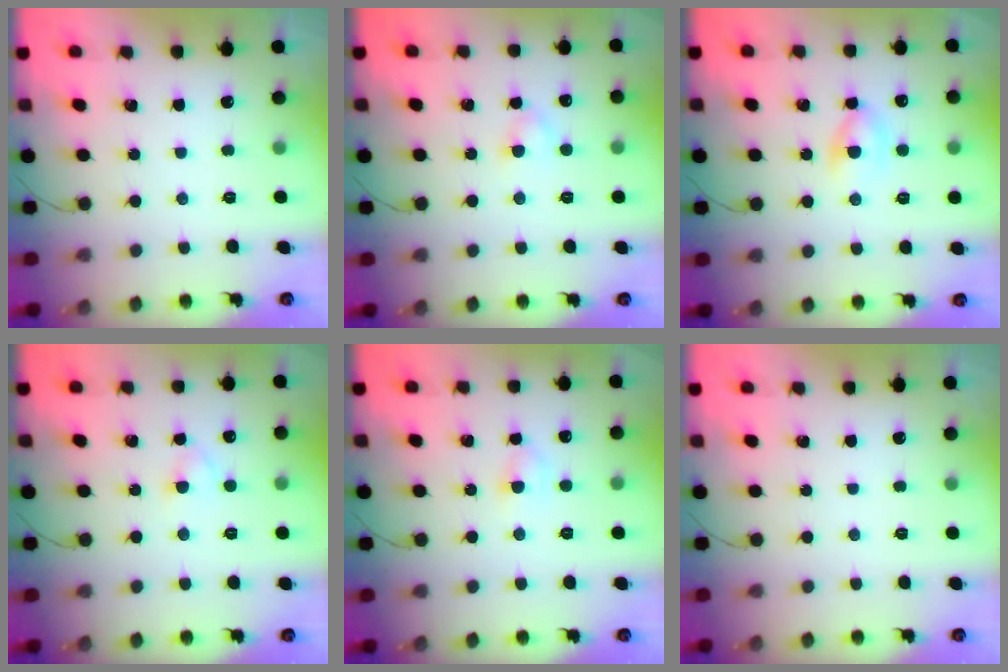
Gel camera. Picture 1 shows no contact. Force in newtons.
{"total": 3.3, "press": 3.0, "slide": 1.4}
{"total": 4.6, "press": 4.5, "slide": 1.2}
{"total": 2.4, "press": 2.2, "slide": 1.0}
{"total": 3.4, "press": 3.3, "slide": 1.1}
{"total": 0.0}